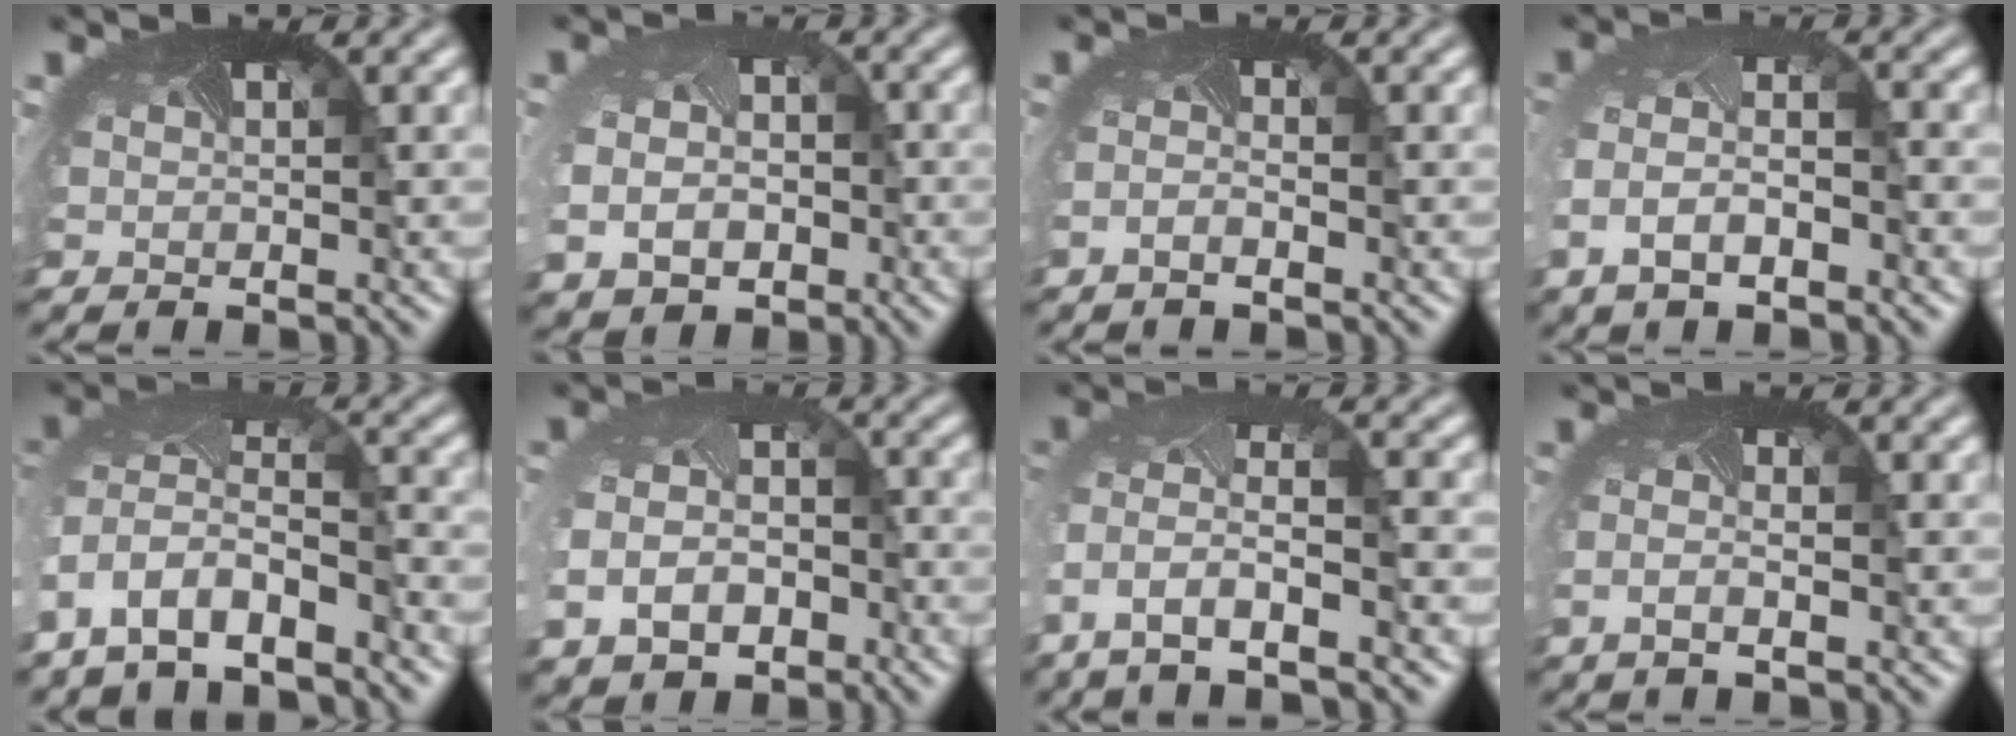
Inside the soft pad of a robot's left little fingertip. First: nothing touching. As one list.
[{"total": 6.3, "force": [-1.5, 5.2, 3.3], "torque": [-0.064, -0.039, -0.014]}, {"total": 0.9, "force": [-0.8, -0.1, 0.3], "torque": [-0.022, -0.009, -0.020]}, {"total": 4.1, "force": [-1.5, 2.0, 3.3], "torque": [-0.087, -0.008, -0.035]}, {"total": 7.0, "force": [-4.7, 3.6, 3.8], "torque": [-0.097, -0.020, -0.076]}, {"total": 6.0, "force": [-2.4, 4.5, 3.2], "torque": [-0.086, -0.033, -0.029]}, {"total": 6.3, "force": [-3.0, 2.6, 4.8], "torque": [-0.132, -0.022, -0.050]}, {"total": 1.5, "force": [-0.7, 0.4, 1.3], "torque": [-0.035, -0.010, -0.017]}]